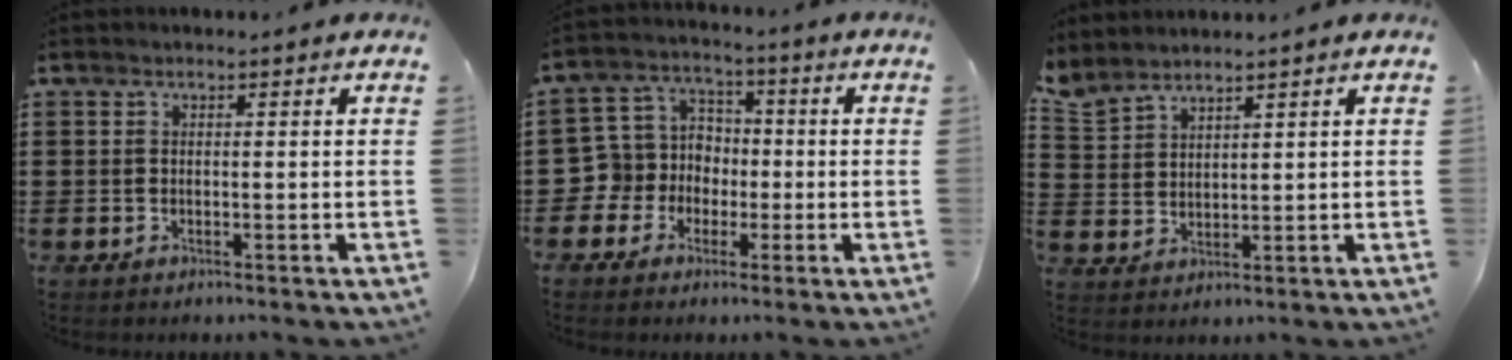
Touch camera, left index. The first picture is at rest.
{"total": 6.6, "force": [-1.3, 6.4, 0.7], "torque": [-0.066, -0.003, -0.030]}
{"total": 3.5, "force": [3.3, 0.9, 0.5], "torque": [-0.023, -0.007, 0.063]}